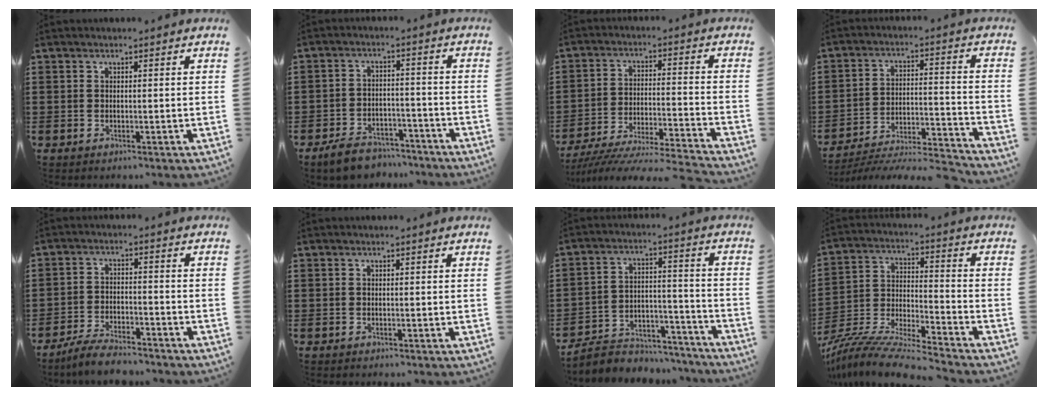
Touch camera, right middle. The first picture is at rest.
{"total": 5.2, "force": [-4.9, 1.5, 0.9], "torque": [-0.023, 0.011, -0.099]}
{"total": 6.8, "force": [-6.4, -0.1, 2.1], "torque": [-0.040, -0.012, -0.130]}
{"total": 6.3, "force": [-5.9, 0.6, 1.9], "torque": [-0.031, -0.001, -0.120]}
{"total": 5.1, "force": [-4.8, 0.8, 1.6], "torque": [-0.033, 0.003, -0.095]}
{"total": 0.0}
{"total": 5.6, "force": [-5.0, 2.5, 0.1], "torque": [-0.004, 0.021, -0.101]}
{"total": 9.4, "force": [-9.0, -0.1, 2.5], "torque": [-0.055, 0.003, -0.183]}